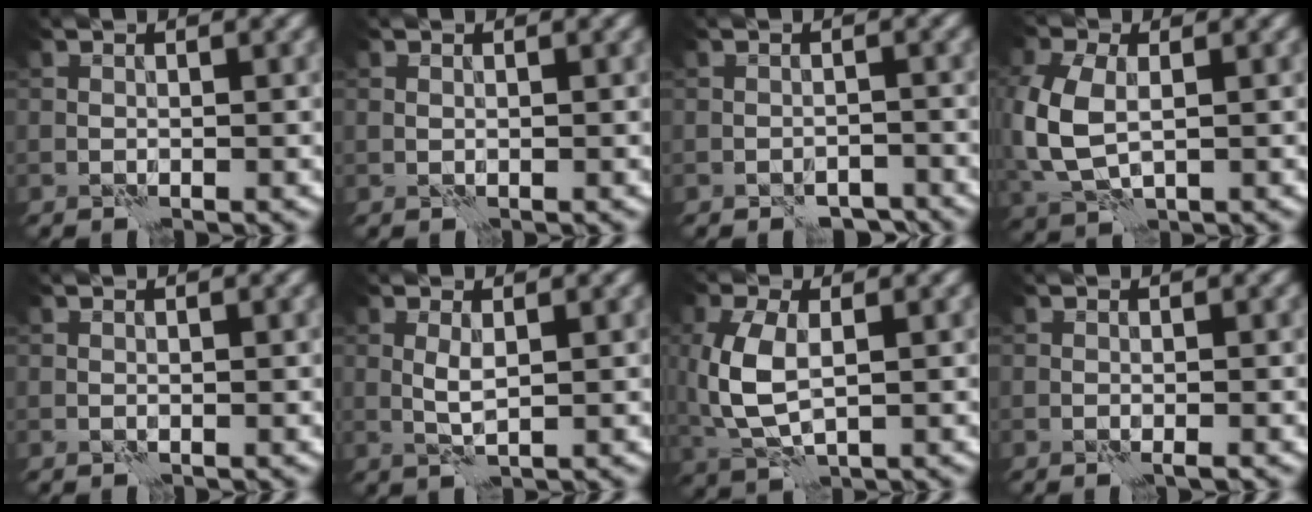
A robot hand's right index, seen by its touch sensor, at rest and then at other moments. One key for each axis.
{"total": 0.0}
{"total": 2.6, "fx": -2.3, "fy": 1.0, "fz": 0.8, "tx": -0.008, "ty": 0.002, "tz": -0.031}
{"total": 6.8, "fx": -0.1, "fy": 4.4, "fz": 5.1, "tx": -0.145, "ty": -0.001, "tz": 0.001}
{"total": 0.0}
{"total": 1.6, "fx": 0.3, "fy": 0.4, "fz": 1.5, "tx": -0.036, "ty": 0.005, "tz": 0.008}
{"total": 5.8, "fx": 0.2, "fy": 3.2, "fz": 4.9, "tx": -0.129, "ty": 0.002, "tz": 0.009}
{"total": 0.8, "fx": -0.5, "fy": 0.0, "fz": 0.7, "tx": -0.005, "ty": 0.002, "tz": -0.009}